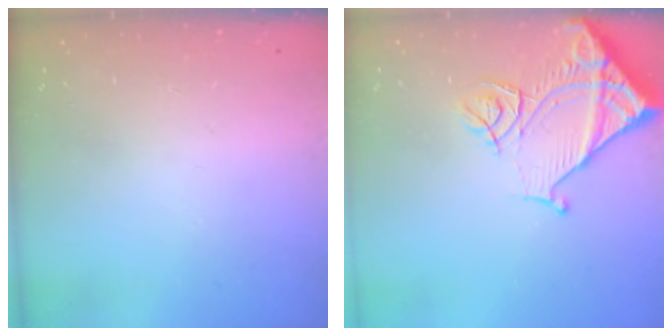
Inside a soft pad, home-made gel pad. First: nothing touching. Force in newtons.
{"total": 12.4, "press": 12.3, "slide": 1.6}